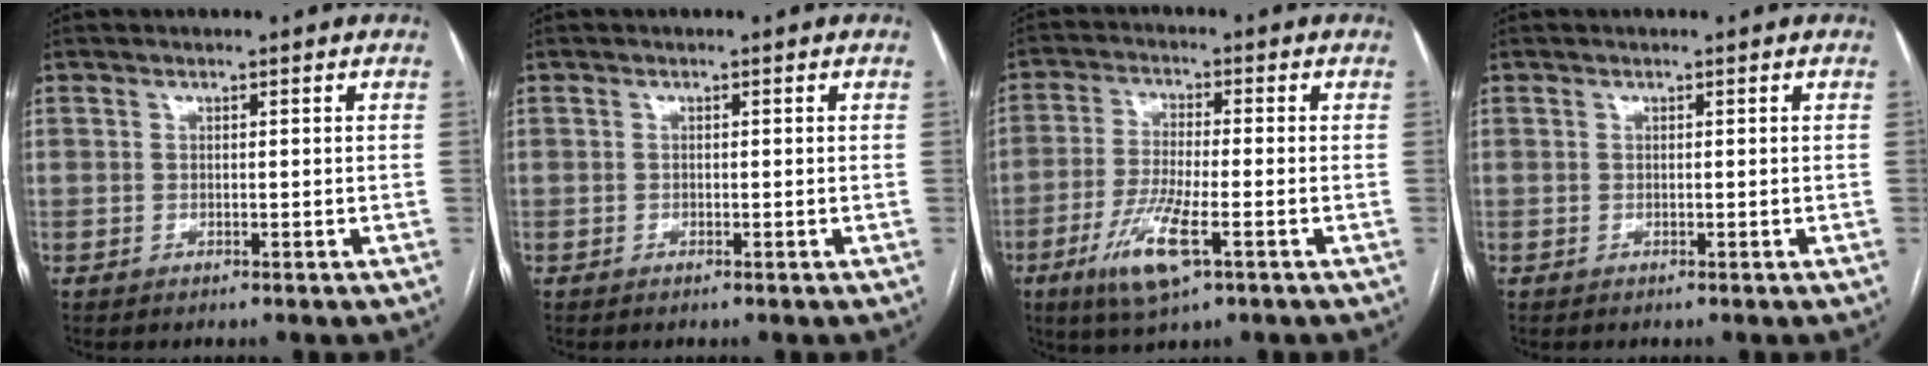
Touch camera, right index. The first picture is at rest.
{"total": 0.0}
{"total": 9.4, "force": [-4.3, 1.5, 8.2], "torque": [-0.168, -0.019, -0.076]}
{"total": 0.0}